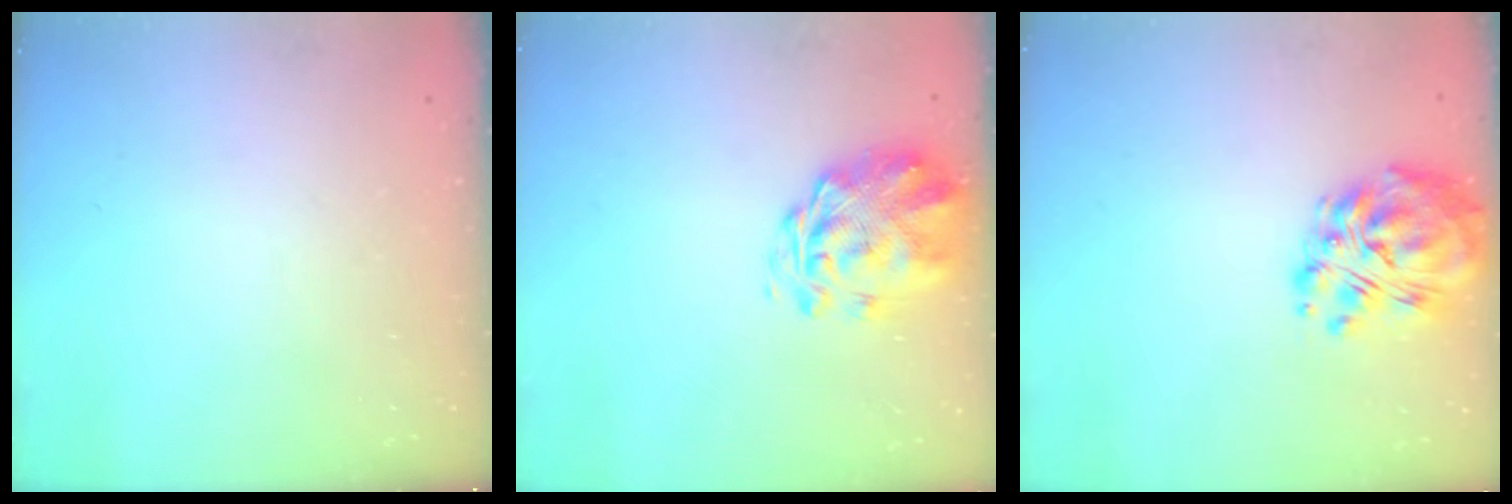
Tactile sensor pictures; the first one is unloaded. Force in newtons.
{"total": 2.9, "press": 2.5, "slide": 1.5}
{"total": 13.1, "press": 12.2, "slide": 4.7}